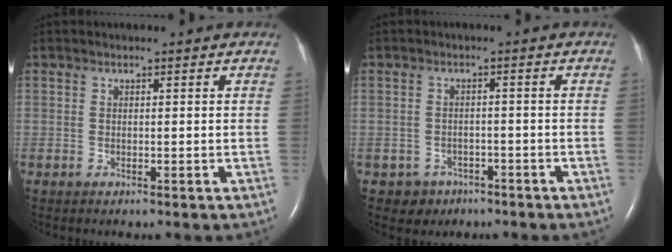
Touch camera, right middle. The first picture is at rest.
{"total": 3.2, "force": [-1.8, 2.6, -0.1], "torque": [-0.002, 0.013, -0.024]}